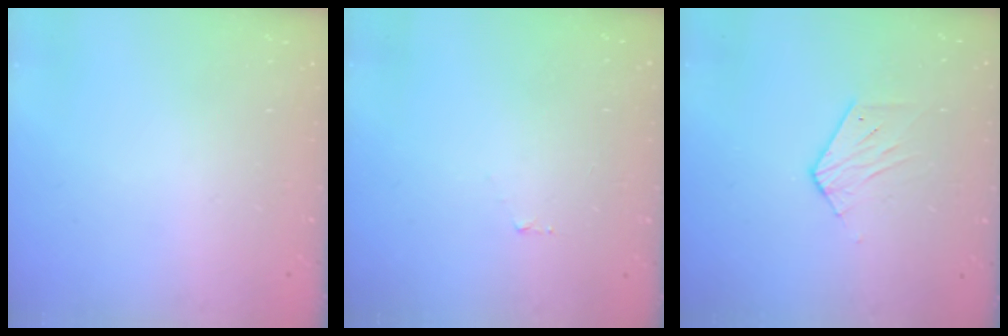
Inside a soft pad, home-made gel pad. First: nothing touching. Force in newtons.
{"total": 3.3, "press": 3.3, "slide": 0.3}
{"total": 4.5, "press": 4.5, "slide": 0.3}